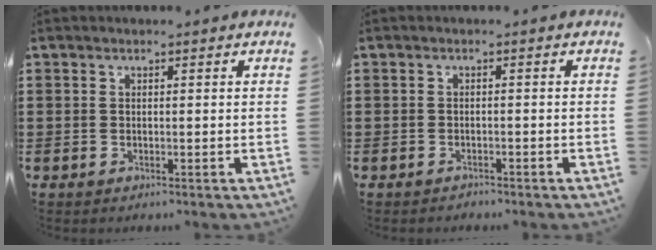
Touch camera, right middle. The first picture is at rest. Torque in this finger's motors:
{"motor_torque": [0.20, -0.04, 0.02, -0.01]}